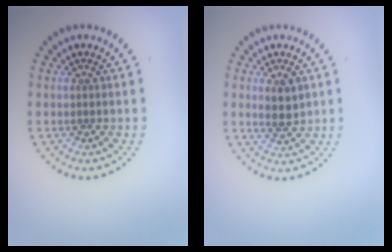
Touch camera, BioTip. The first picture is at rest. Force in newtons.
{"total": 2.4, "press": 2.3, "slide": 0.8}